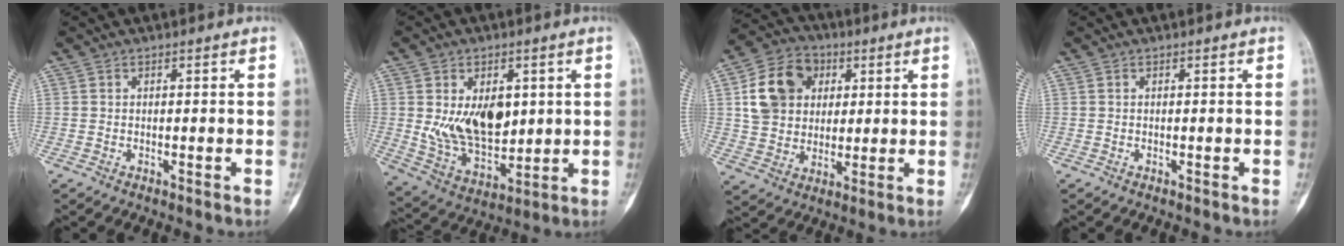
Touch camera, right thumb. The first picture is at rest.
{"total": 13.0, "force": [2.3, 8.1, 9.8], "torque": [-0.133, -0.022, 0.058]}
{"total": 13.4, "force": [3.5, 10.9, 6.9], "torque": [-0.102, 0.003, 0.061]}
{"total": 0.0}